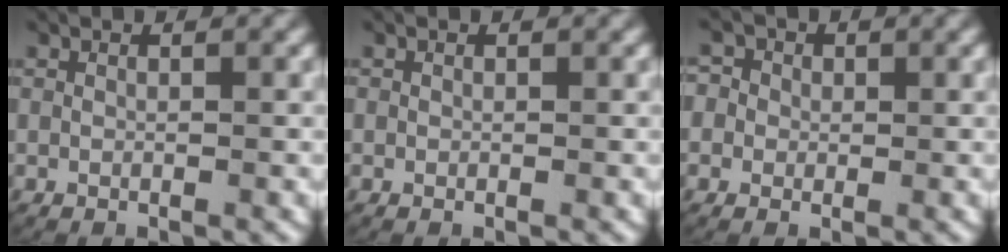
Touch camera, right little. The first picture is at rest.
{"total": 0.0}
{"total": 3.3, "force": [0.4, 3.2, 0.8], "torque": [-0.024, 0.005, -0.004]}